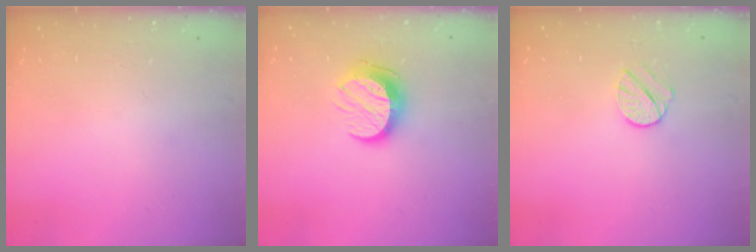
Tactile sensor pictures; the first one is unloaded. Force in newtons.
{"total": 11.0, "press": 11.0, "slide": 0.3}
{"total": 7.4, "press": 7.4, "slide": 0.6}